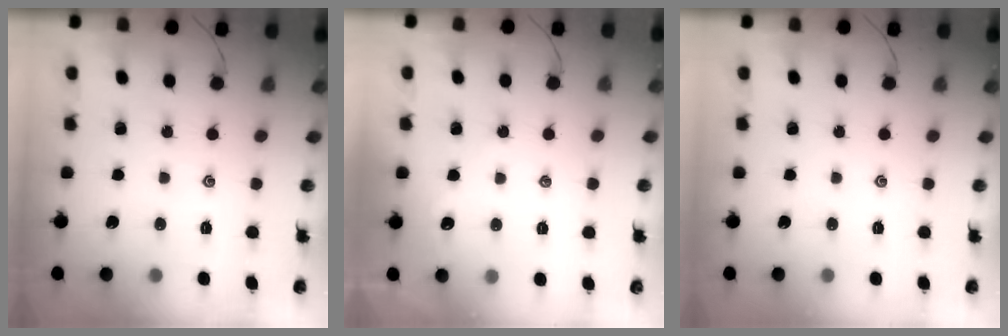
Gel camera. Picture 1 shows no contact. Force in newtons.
{"total": 2.0, "press": 2.0, "slide": 0.3}
{"total": 0.0}